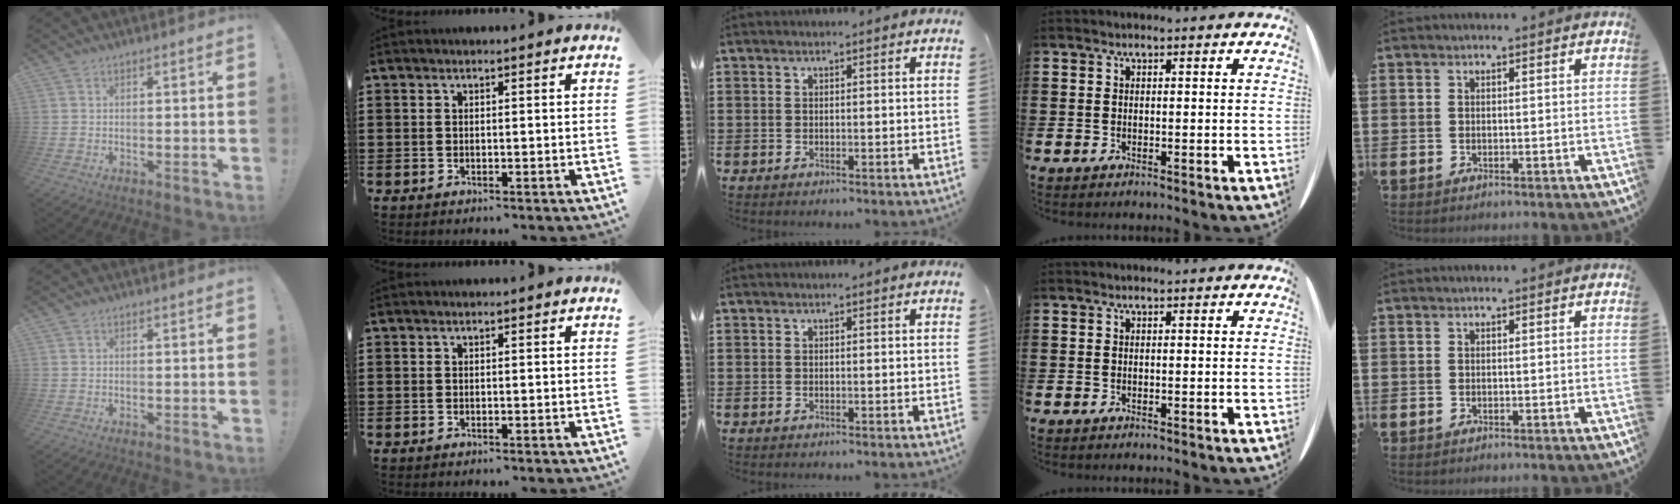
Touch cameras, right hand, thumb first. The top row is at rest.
{}